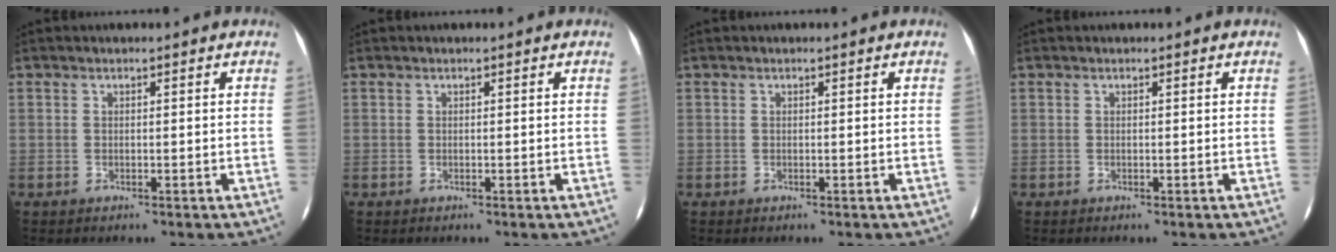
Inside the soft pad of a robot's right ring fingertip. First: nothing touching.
{"total": 0.0}
{"total": 0.0}
{"total": 0.0}